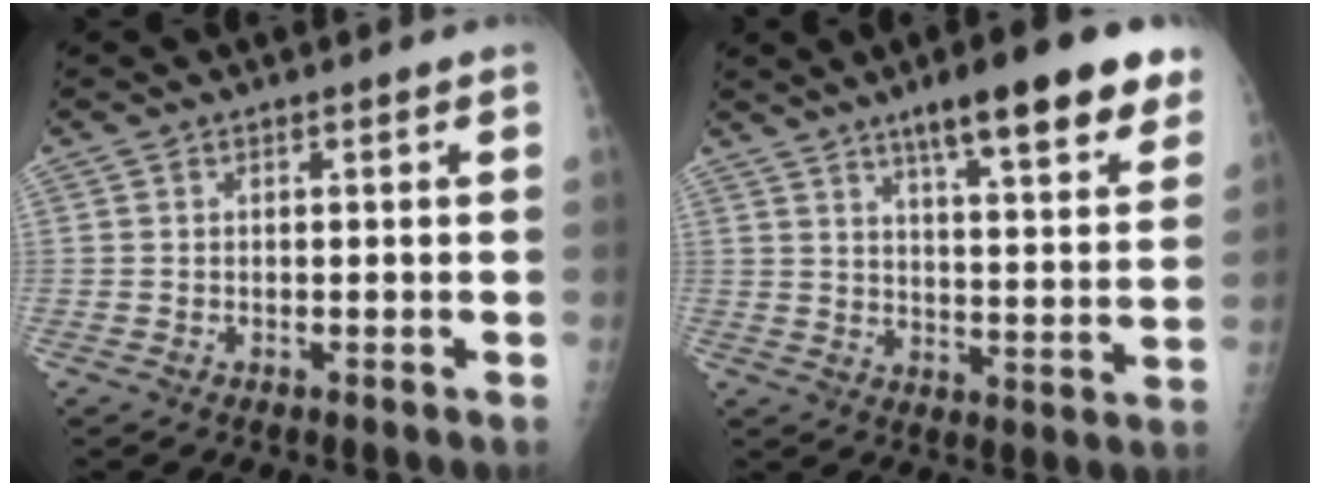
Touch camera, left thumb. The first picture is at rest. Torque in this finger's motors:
{"motor_torque": [2.14, 0.76, 1.22, -0.90, 0.20]}